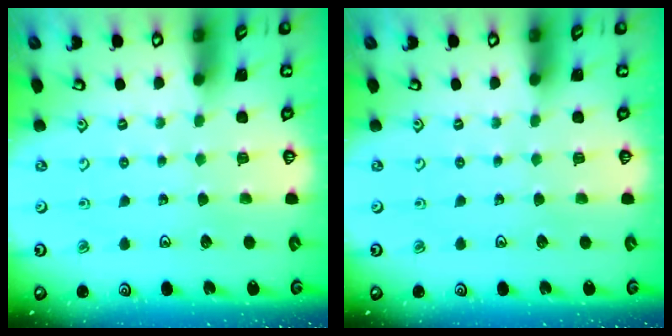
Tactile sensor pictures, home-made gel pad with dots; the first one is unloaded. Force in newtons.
{"total": 0.0}